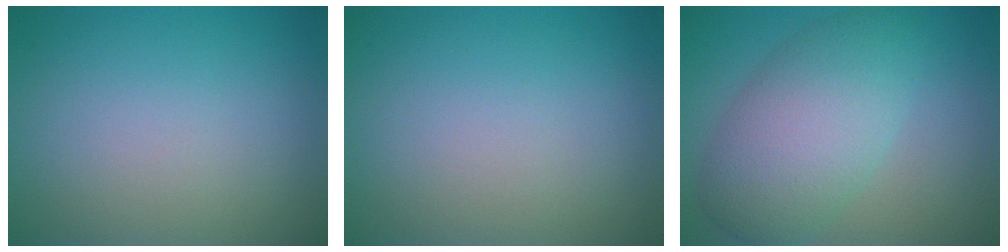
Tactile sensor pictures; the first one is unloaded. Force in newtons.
{"total": 0.0}
{"total": 7.1, "press": 7.1, "slide": 0.2}